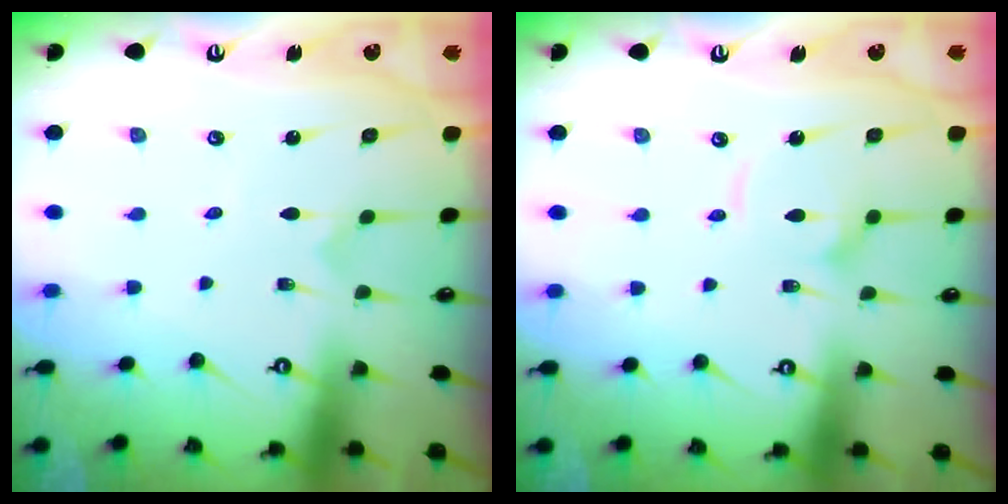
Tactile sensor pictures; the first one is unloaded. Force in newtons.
{"total": 7.6, "press": 7.5, "slide": 0.8}